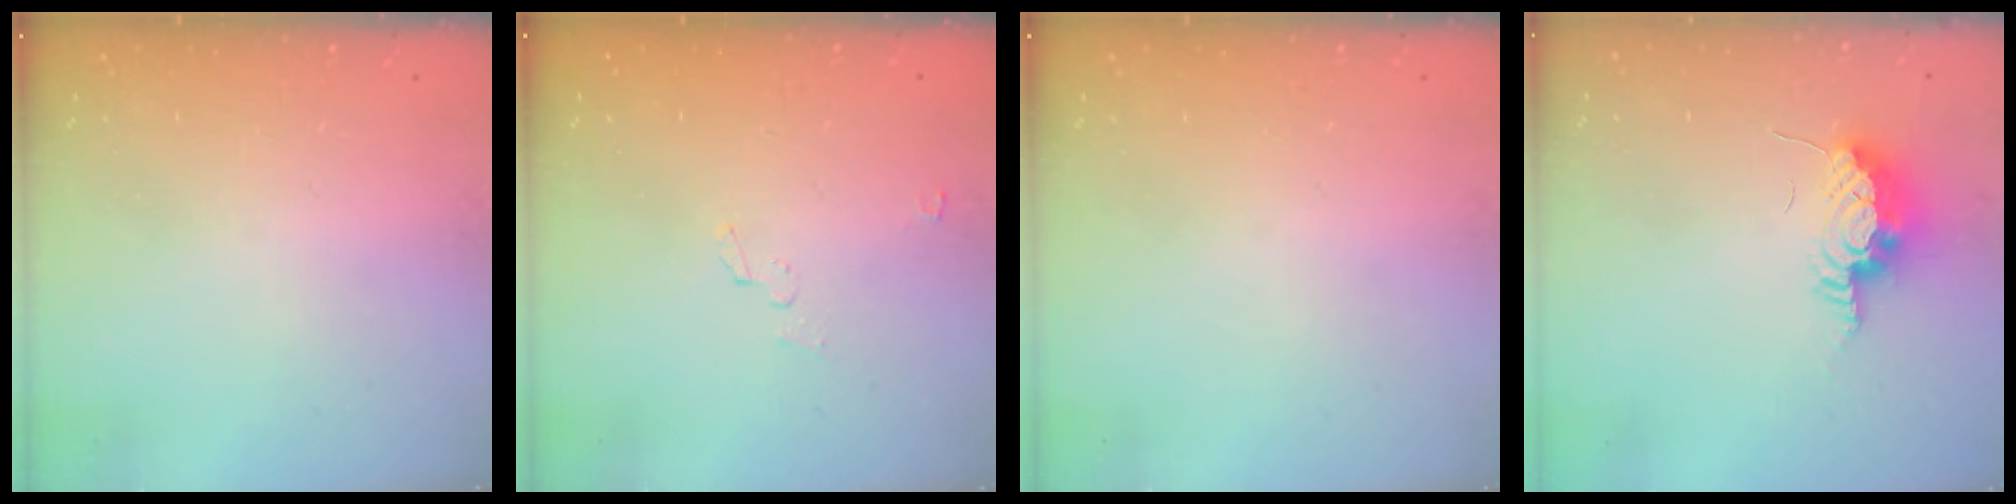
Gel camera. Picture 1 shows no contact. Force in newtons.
{"total": 2.5, "press": 2.5, "slide": 0.3}
{"total": 0.0}
{"total": 8.7, "press": 8.5, "slide": 1.7}